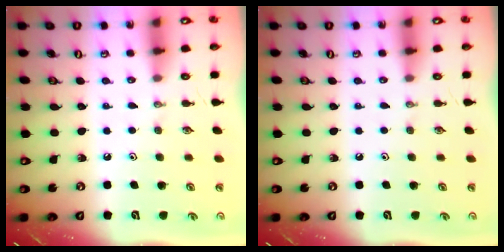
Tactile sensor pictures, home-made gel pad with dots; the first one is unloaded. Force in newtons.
{"total": 0.0}